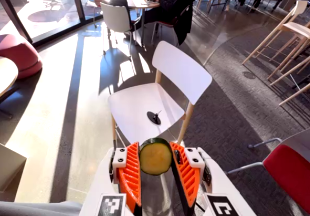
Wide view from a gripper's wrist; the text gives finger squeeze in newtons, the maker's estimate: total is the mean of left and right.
{"total": 9.5, "left": 9.8, "right": 9.3}